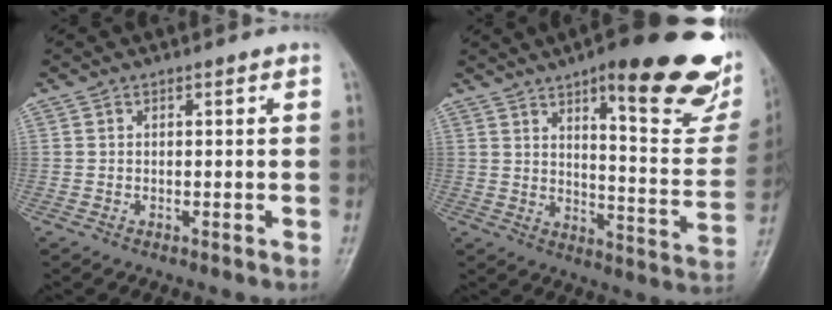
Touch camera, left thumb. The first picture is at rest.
{"total": 26.4, "force": [15.3, 7.6, 20.2], "torque": [-0.226, -0.065, 0.206]}